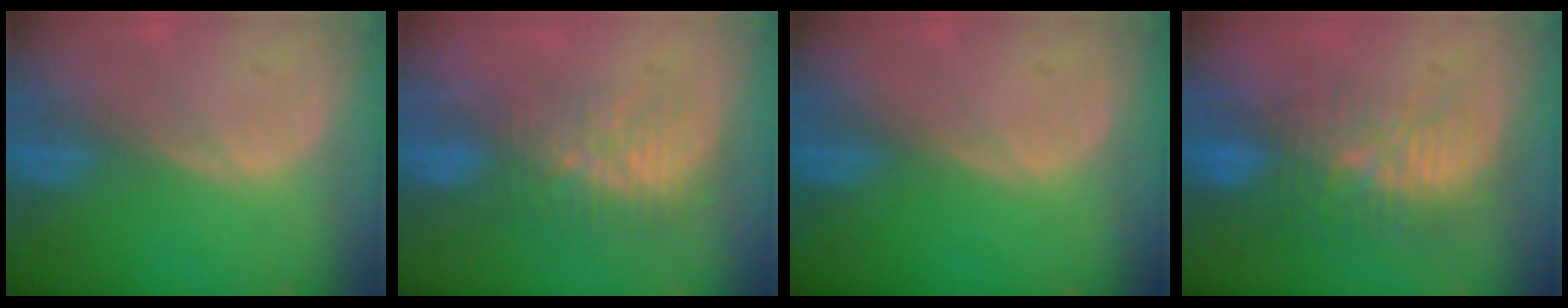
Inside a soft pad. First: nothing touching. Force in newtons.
{"total": 7.6, "press": 7.1, "slide": 2.8}
{"total": 0.0}
{"total": 9.3, "press": 8.6, "slide": 3.6}